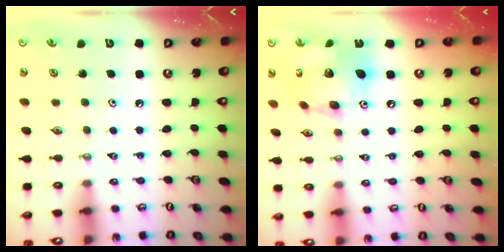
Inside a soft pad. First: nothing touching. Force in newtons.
{"total": 17.0, "press": 16.9, "slide": 1.9}